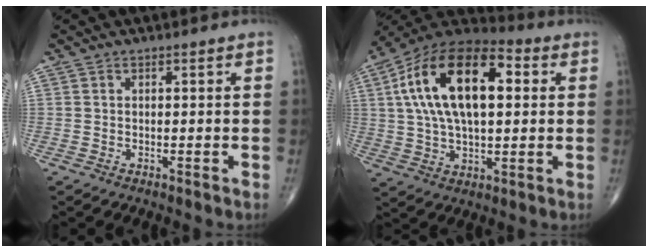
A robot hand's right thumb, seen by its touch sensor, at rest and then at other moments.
{"total": 22.3, "force": [4.7, 11.2, 18.6], "torque": [-0.327, 0.020, 0.067]}